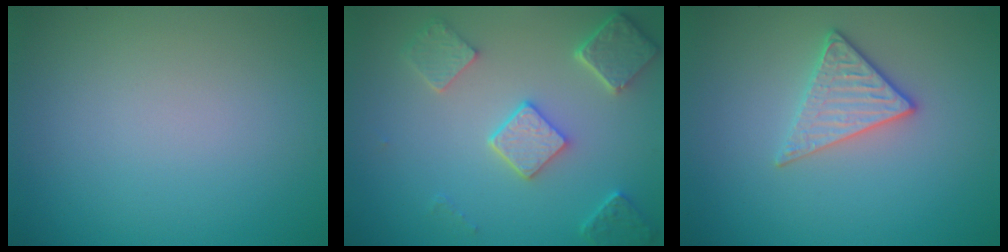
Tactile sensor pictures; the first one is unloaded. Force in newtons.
{"total": 4.9, "press": 3.8, "slide": 3.1}
{"total": 2.8, "press": 2.5, "slide": 1.3}